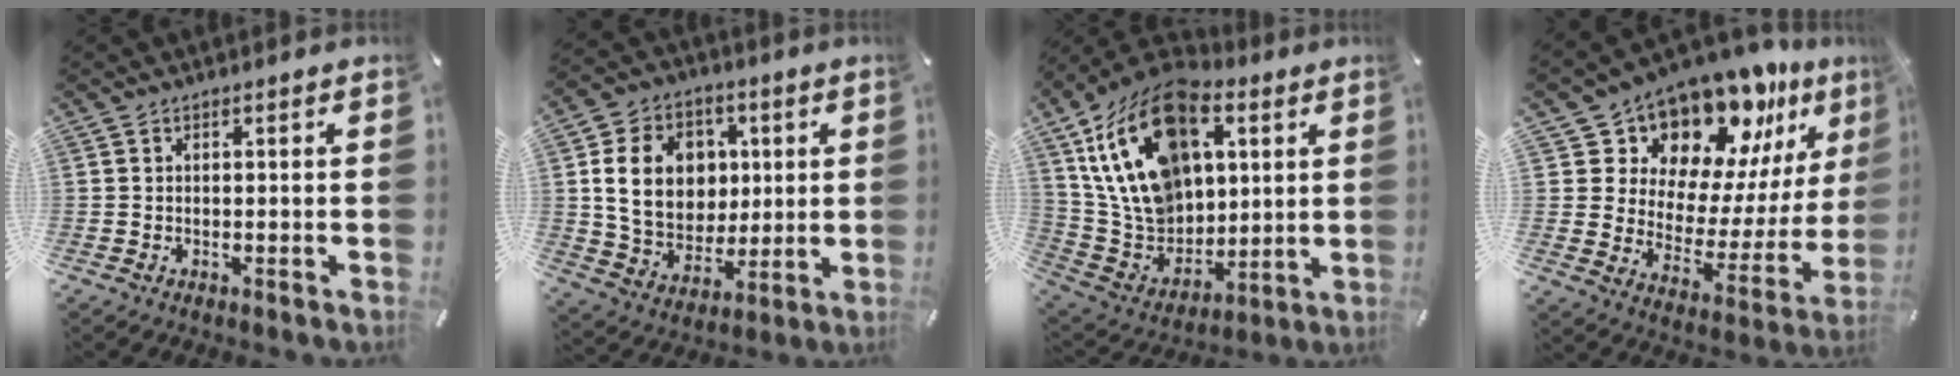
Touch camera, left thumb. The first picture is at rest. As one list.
[{"total": 15.8, "force": [2.8, 13.4, 7.8], "torque": [-0.143, 0.010, 0.059]}, {"total": 23.0, "force": [8.7, 16.6, 13.5], "torque": [-0.276, -0.037, 0.158]}, {"total": 15.6, "force": [14.0, 6.5, 1.8], "torque": [-0.033, -0.148, 0.243]}]